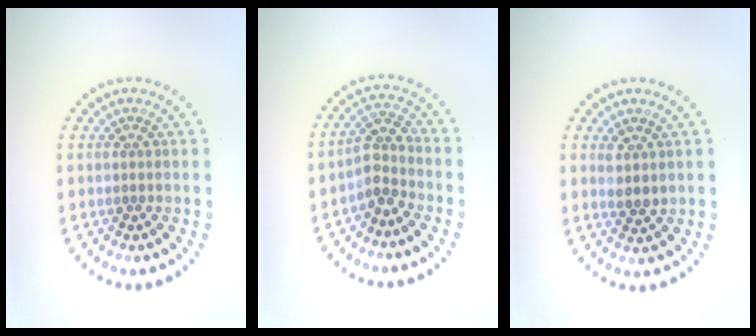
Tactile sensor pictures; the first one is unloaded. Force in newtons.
{"total": 2.6, "press": 2.0, "slide": 1.6}
{"total": 1.9, "press": 1.7, "slide": 0.9}